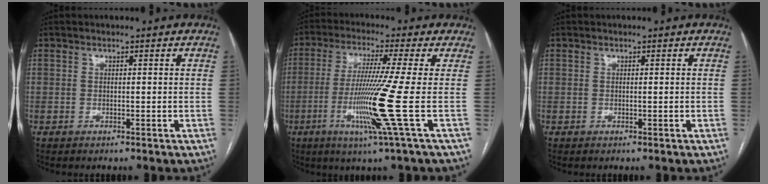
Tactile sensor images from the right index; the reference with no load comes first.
{"total": 11.8, "force": [-3.1, -2.9, 11.0], "torque": [-0.217, -0.033, -0.061]}
{"total": 0.0}